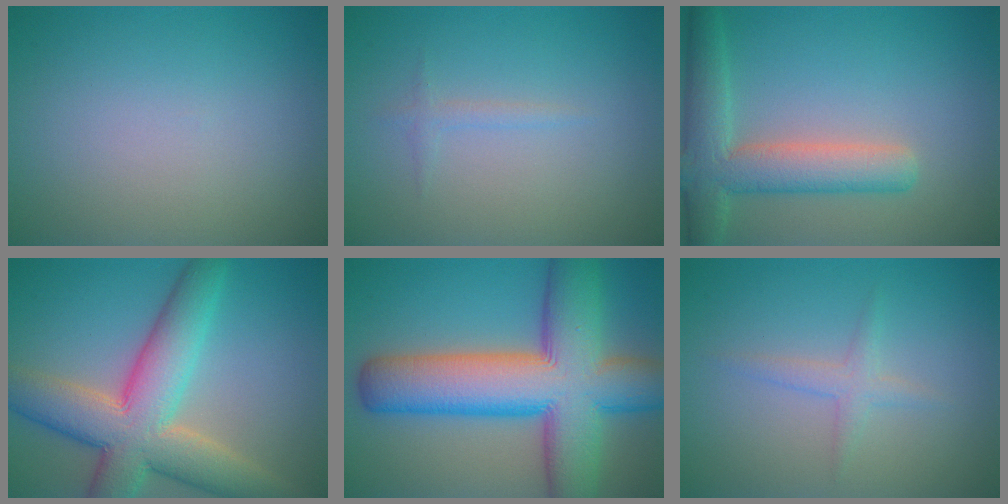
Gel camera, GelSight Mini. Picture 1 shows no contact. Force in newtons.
{"total": 0.8, "press": 0.8, "slide": 0.0}
{"total": 6.0, "press": 6.0, "slide": 0.4}
{"total": 10.0, "press": 9.9, "slide": 0.8}
{"total": 14.2, "press": 14.1, "slide": 0.7}
{"total": 1.6, "press": 1.6, "slide": 0.0}